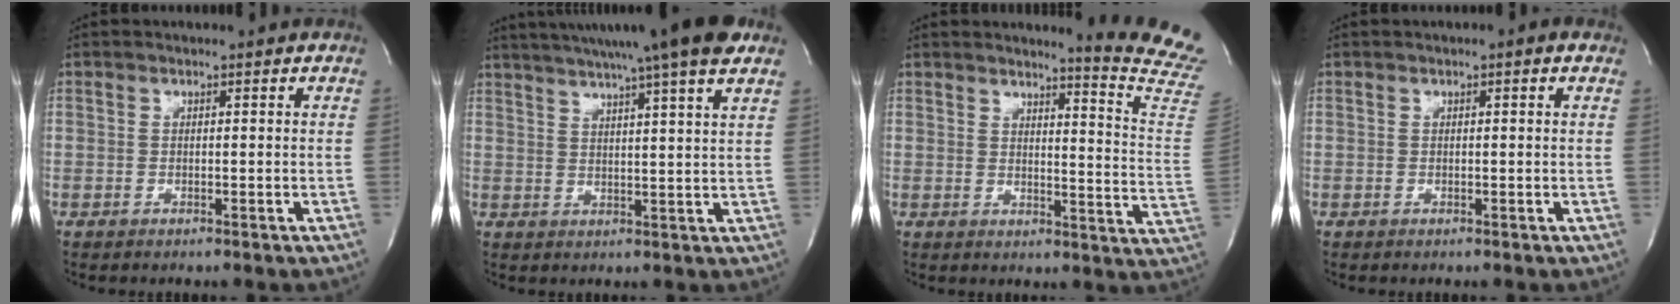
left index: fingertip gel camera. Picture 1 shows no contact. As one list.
[{"total": 17.2, "force": [13.9, -0.6, 10.1], "torque": [-0.170, 0.010, 0.185]}, {"total": 13.1, "force": [12.5, -2.5, 3.0], "torque": [-0.041, -0.152, 0.123]}, {"total": 0.8, "force": [0.1, 0.2, 0.7], "torque": [-0.016, -0.001, -0.003]}]